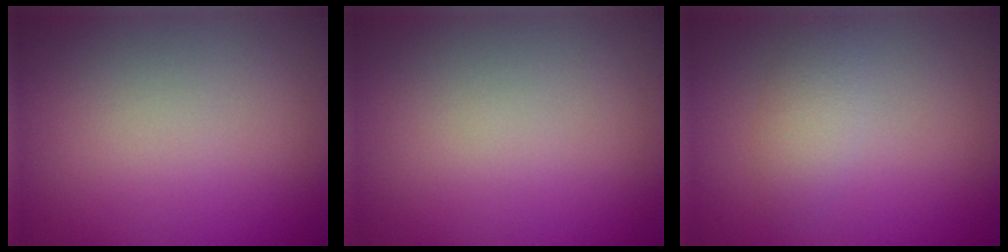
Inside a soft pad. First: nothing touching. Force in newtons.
{"total": 0.0}
{"total": 2.1, "press": 2.1, "slide": 0.1}